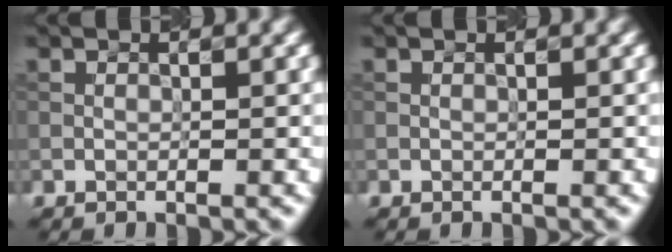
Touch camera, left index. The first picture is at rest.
{"total": 0.0}